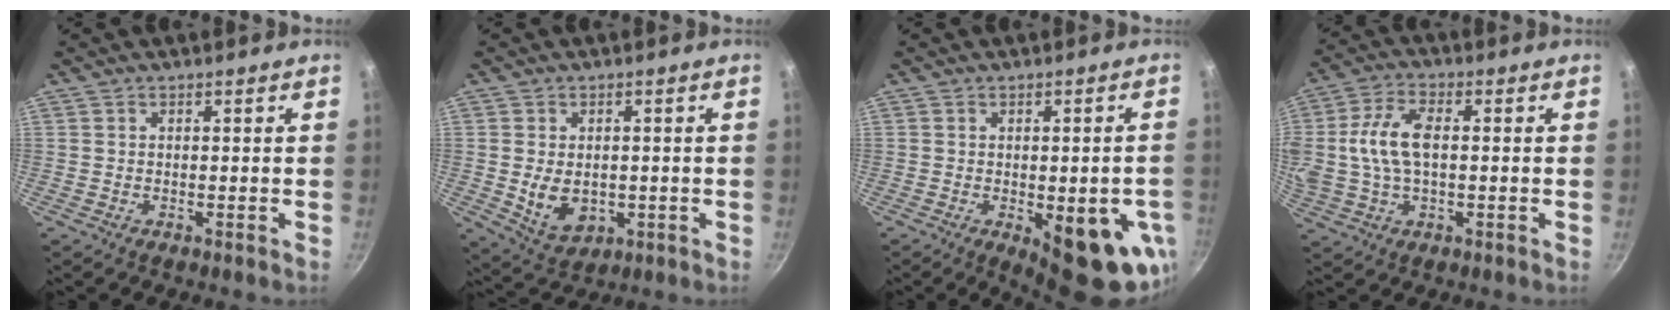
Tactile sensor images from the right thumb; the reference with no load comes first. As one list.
[{"total": 7.6, "force": [-0.6, 5.4, 5.3], "torque": [-0.078, -0.009, 0.007]}, {"total": 14.7, "force": [-4.4, 5.6, 12.8], "torque": [-0.122, -0.002, -0.043]}, {"total": 11.2, "force": [0.7, 6.2, 9.3], "torque": [-0.186, 0.019, 0.005]}]